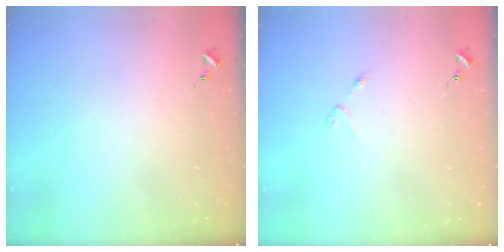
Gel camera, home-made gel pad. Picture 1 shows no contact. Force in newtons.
{"total": 2.3, "press": 2.3, "slide": 0.3}